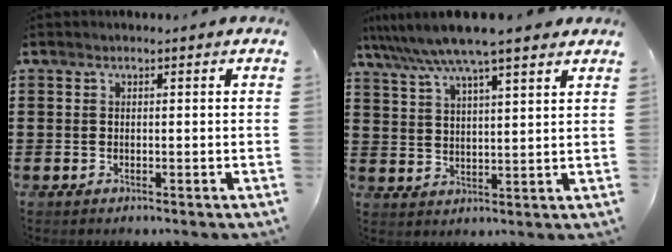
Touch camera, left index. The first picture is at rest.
{"total": 7.8, "force": [6.4, 0.2, 4.3], "torque": [-0.103, -0.022, 0.112]}